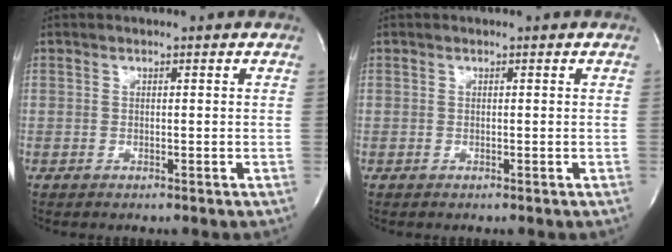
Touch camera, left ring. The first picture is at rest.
{"total": 0.0}